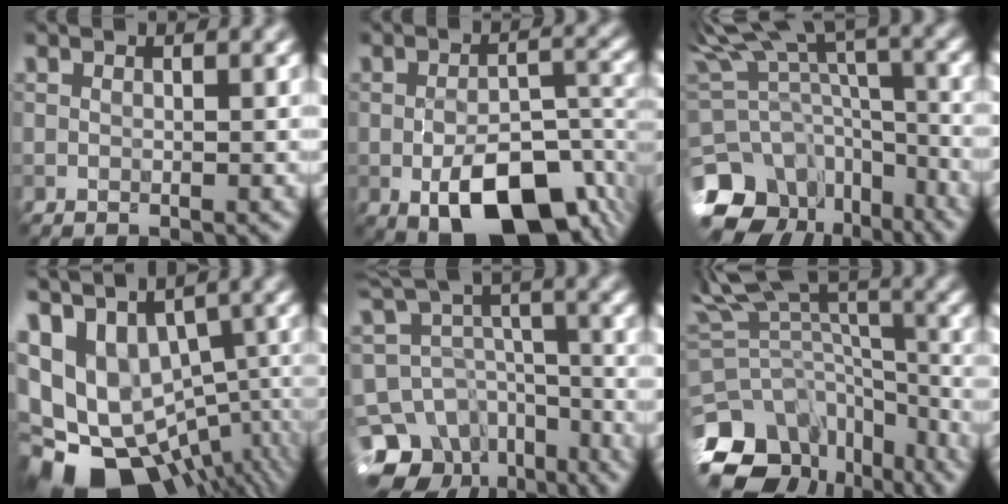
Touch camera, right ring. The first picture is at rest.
{"total": 10.1, "force": [-4.9, 4.9, 7.4], "torque": [-0.119, -0.011, -0.058]}
{"total": 15.2, "force": [-8.9, 10.4, 6.4], "torque": [-0.138, -0.014, -0.094]}
{"total": 13.3, "force": [-2.8, 8.9, 9.5], "torque": [-0.152, -0.004, 0.014]}
{"total": 13.5, "force": [-9.4, 8.6, 4.4], "torque": [-0.090, 0.003, -0.118]}
{"total": 13.2, "force": [-9.8, 7.6, 4.4], "torque": [-0.082, 0.019, -0.121]}